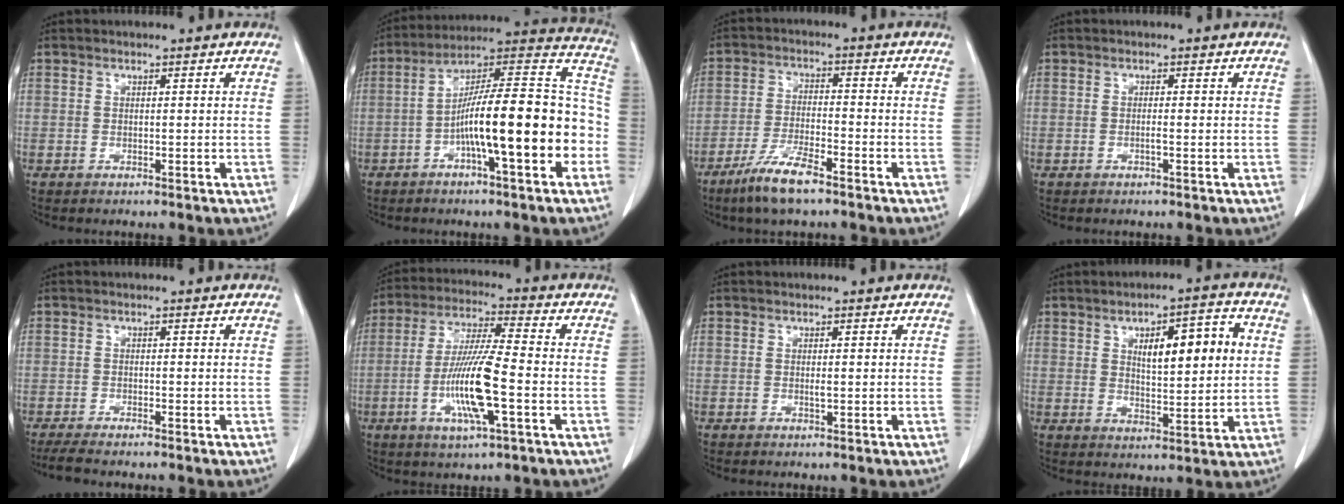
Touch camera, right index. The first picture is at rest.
{"total": 19.0, "force": [-5.0, 2.9, 18.1], "torque": [-0.265, 0.030, -0.082]}
{"total": 7.8, "force": [-5.5, 1.1, 5.4], "torque": [-0.113, -0.014, -0.102]}
{"total": 0.8, "force": [-0.3, -0.1, 0.8], "torque": [-0.016, 0.000, -0.005]}
{"total": 4.1, "force": [-3.5, 0.3, 2.1], "torque": [-0.037, -0.011, -0.056]}
{"total": 12.4, "force": [-3.3, 0.8, 12.0], "torque": [-0.237, -0.010, -0.064]}
{"total": 0.7, "force": [0.0, 0.1, 0.7], "torque": [-0.015, -0.003, 0.001]}
{"total": 10.0, "force": [2.8, 2.8, 9.2], "torque": [-0.137, 0.013, 0.046]}